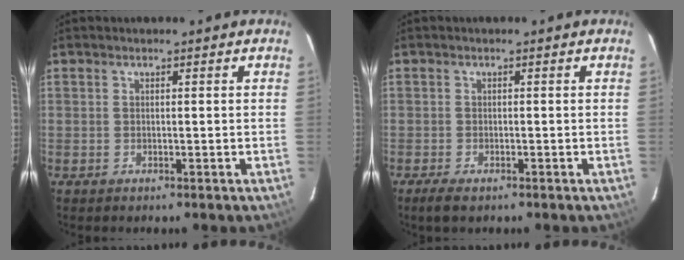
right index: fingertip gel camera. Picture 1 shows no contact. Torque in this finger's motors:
{"motor_torque": [0.27, -0.26, 0.12, 0.02]}